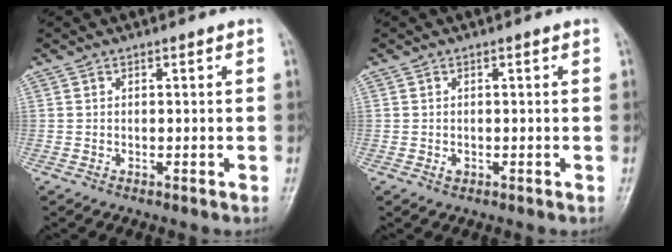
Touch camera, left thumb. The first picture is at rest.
{"total": 0.9, "force": [0.0, 0.6, 0.7], "torque": [-0.005, 0.000, 0.002]}